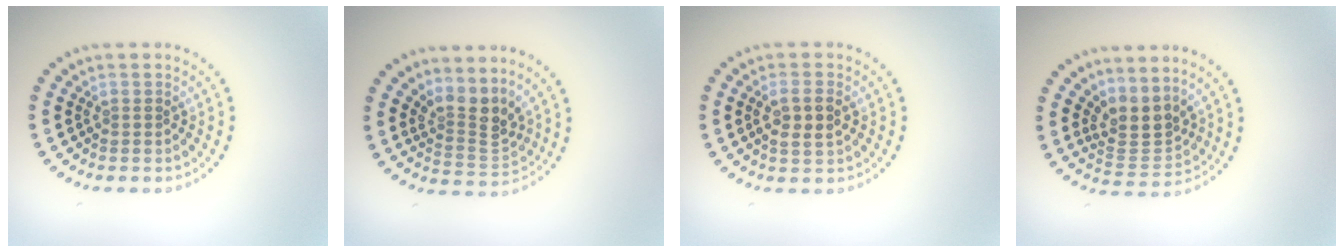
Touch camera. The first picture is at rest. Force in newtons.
{"total": 3.3, "press": 2.3, "slide": 2.4}
{"total": 2.5, "press": 2.4, "slide": 0.7}
{"total": 3.2, "press": 2.5, "slide": 2.1}